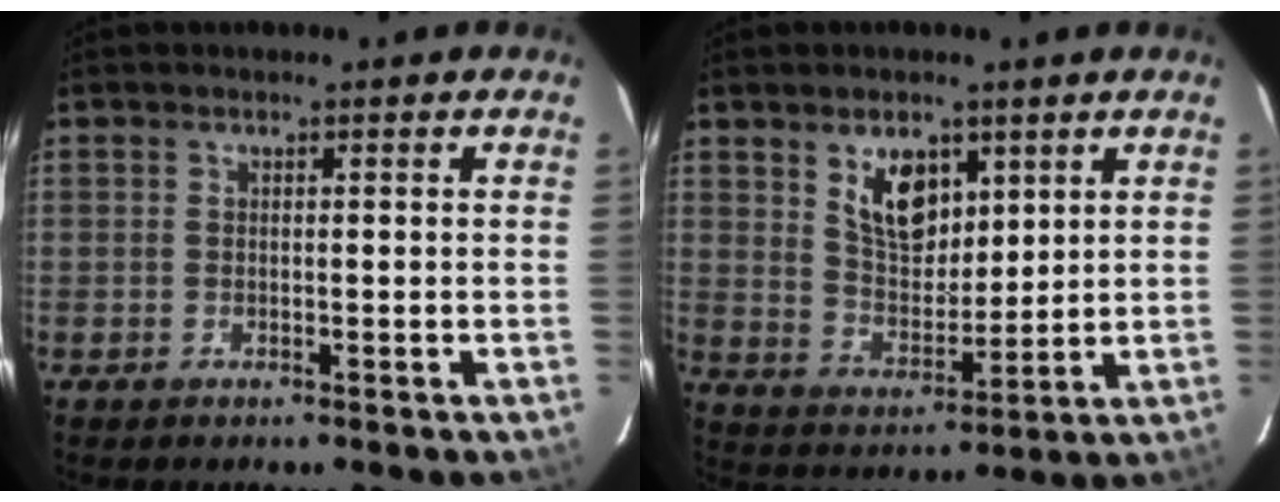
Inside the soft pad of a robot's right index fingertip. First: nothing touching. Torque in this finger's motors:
{"motor_torque": [0.29, 0.24, 0.30, 0.09]}